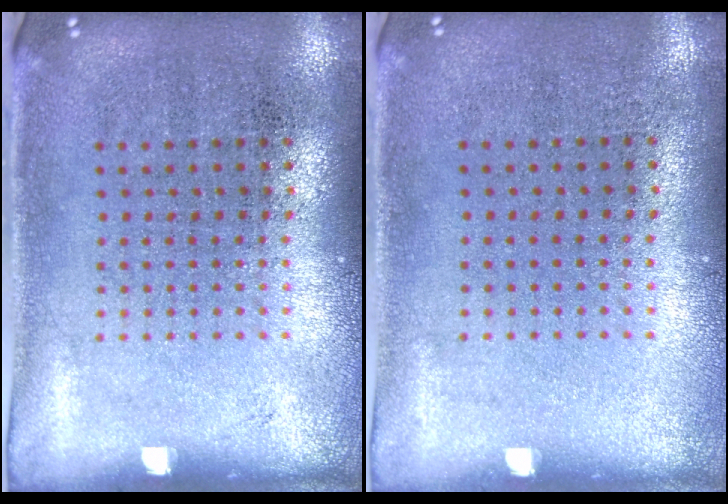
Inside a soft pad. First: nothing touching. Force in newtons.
{"total": 0.0}